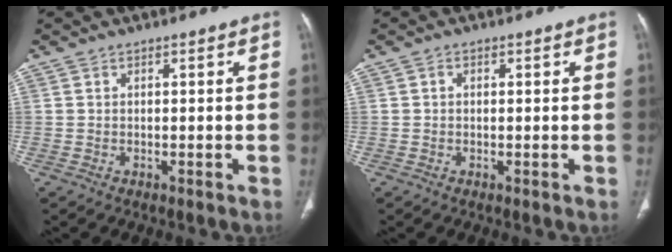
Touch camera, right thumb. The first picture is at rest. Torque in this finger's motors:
{"motor_torque": [-0.38, 0.33, -0.17, 0.08, 0.07]}